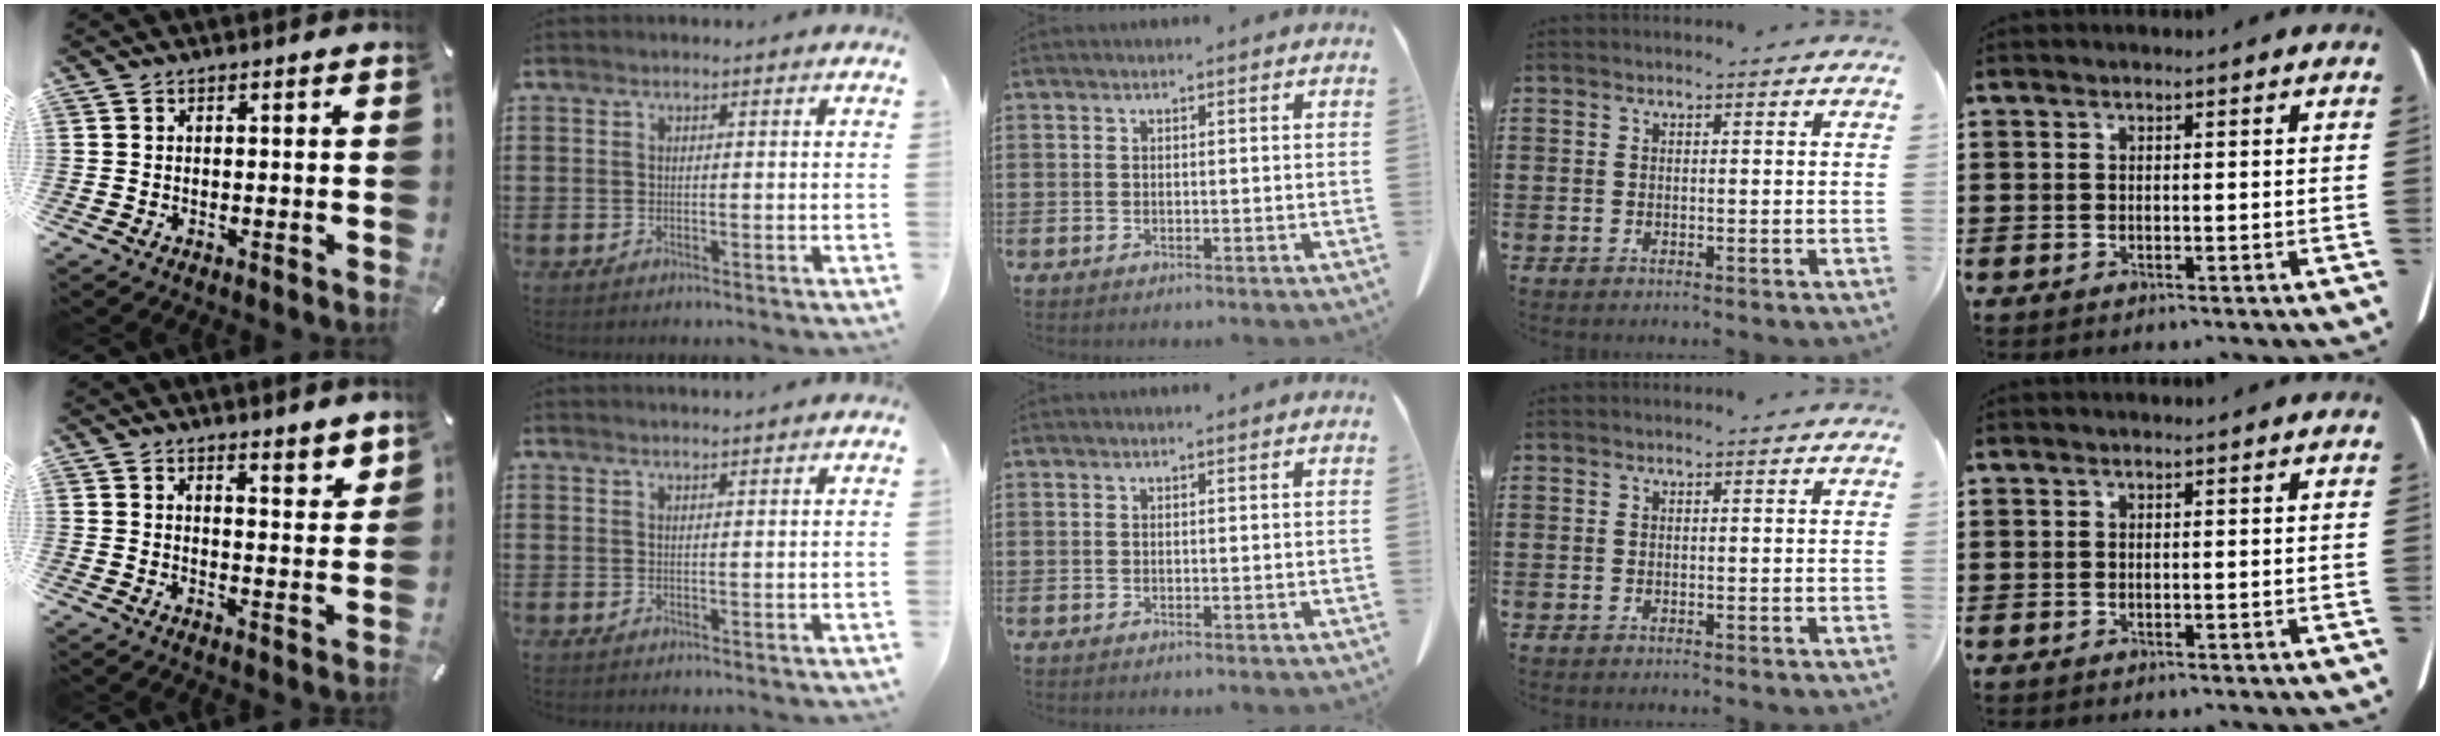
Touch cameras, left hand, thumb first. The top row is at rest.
{"thumb": {"total": 4.4, "force": [4.1, 1.1, 1.1], "torque": [-0.002, -0.040, 0.068]}, "index": {"total": 1.2, "force": [1.2, -0.2, 0.1], "torque": [-0.004, -0.003, 0.023]}}